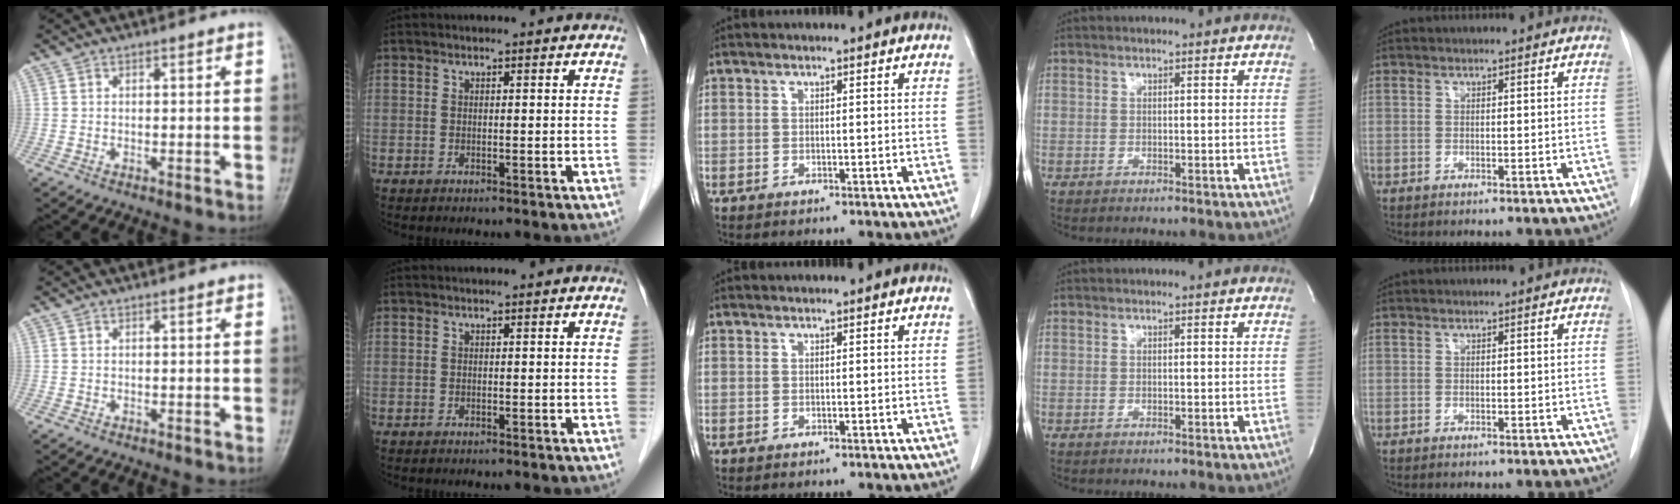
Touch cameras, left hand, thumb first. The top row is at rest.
{}